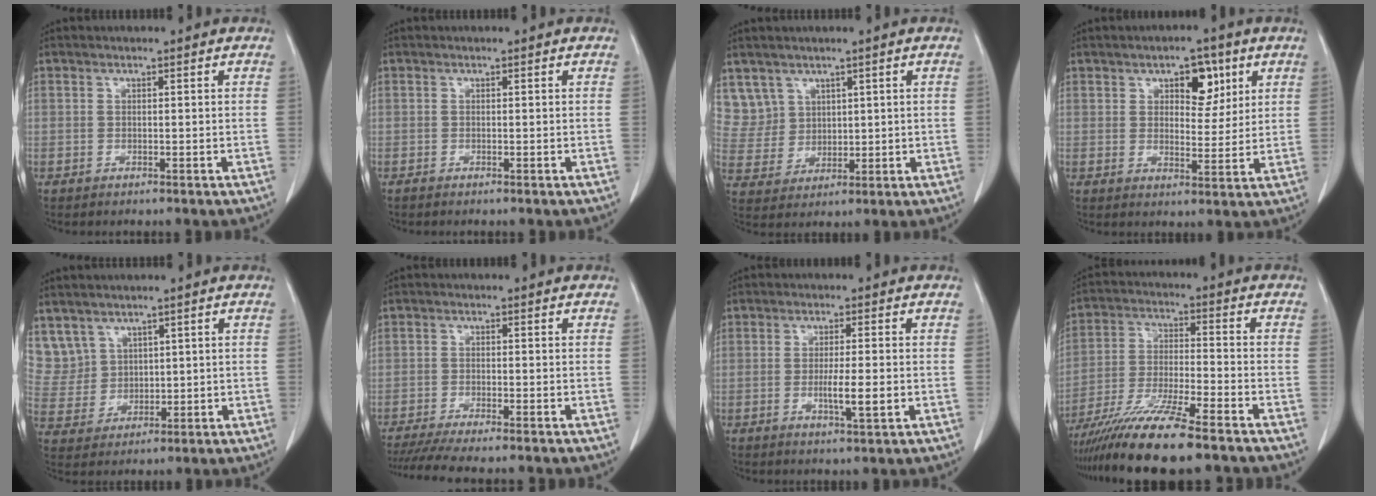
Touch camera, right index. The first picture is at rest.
{"total": 0.0}
{"total": 6.9, "force": [4.0, 5.6, -0.1], "torque": [0.003, 0.012, 0.095]}
{"total": 6.1, "force": [2.9, 3.2, 4.3], "torque": [-0.056, 0.007, 0.044]}
{"total": 8.1, "force": [4.8, 6.5, 0.6], "torque": [-0.024, 0.023, 0.119]}
{"total": 8.7, "force": [-7.4, 0.0, 4.5], "torque": [-0.061, -0.018, -0.118]}
{"total": 4.7, "force": [-1.0, 0.2, 4.6], "torque": [-0.079, -0.008, -0.013]}
{"total": 13.7, "force": [-10.7, 0.2, 8.6], "torque": [-0.162, -0.032, -0.187]}